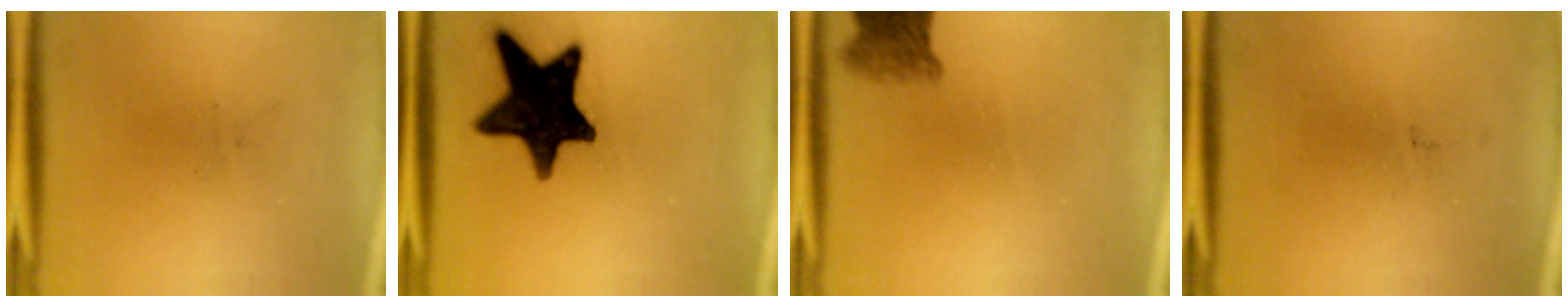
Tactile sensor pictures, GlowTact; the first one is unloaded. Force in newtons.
{"total": 16.2}
{"total": 4.1}
{"total": 0.0}